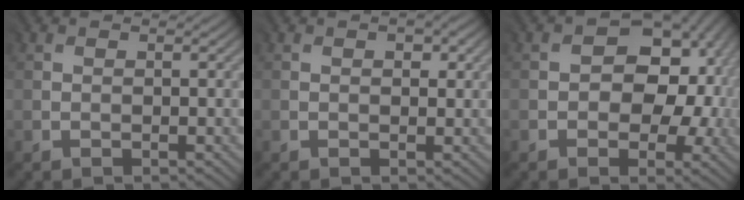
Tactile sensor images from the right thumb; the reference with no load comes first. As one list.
[{"total": 1.8, "force": [0.6, 0.9, 1.4], "torque": [-0.020, -0.001, 0.013]}, {"total": 10.4, "force": [0.4, 7.0, 7.8], "torque": [-0.094, 0.002, 0.008]}]